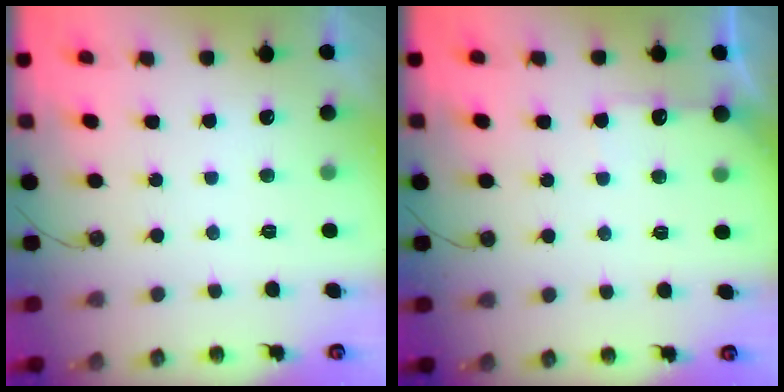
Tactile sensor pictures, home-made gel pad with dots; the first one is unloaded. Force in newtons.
{"total": 4.7, "press": 4.7, "slide": 0.6}